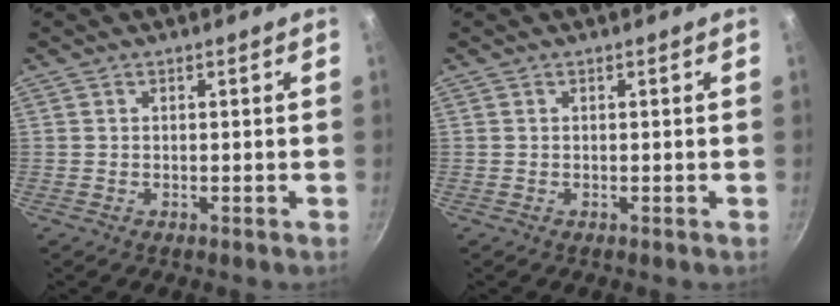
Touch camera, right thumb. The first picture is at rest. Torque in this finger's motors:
{"motor_torque": [-0.07, -0.07, 0.01, -0.01, 0.00]}